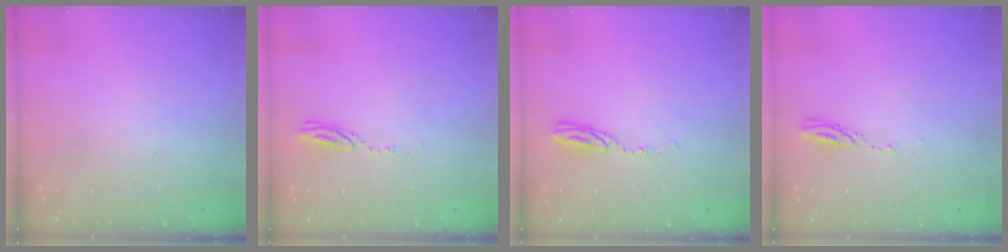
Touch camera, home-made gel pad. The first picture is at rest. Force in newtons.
{"total": 3.8, "press": 3.8, "slide": 0.2}
{"total": 5.0, "press": 5.0, "slide": 0.2}
{"total": 3.5, "press": 3.5, "slide": 0.3}